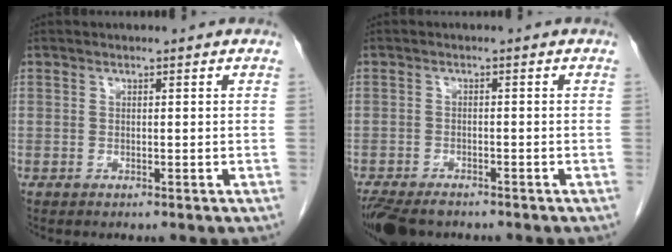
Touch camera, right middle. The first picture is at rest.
{"total": 7.9, "force": [-6.2, 3.2, 3.7], "torque": [-0.070, -0.011, -0.100]}